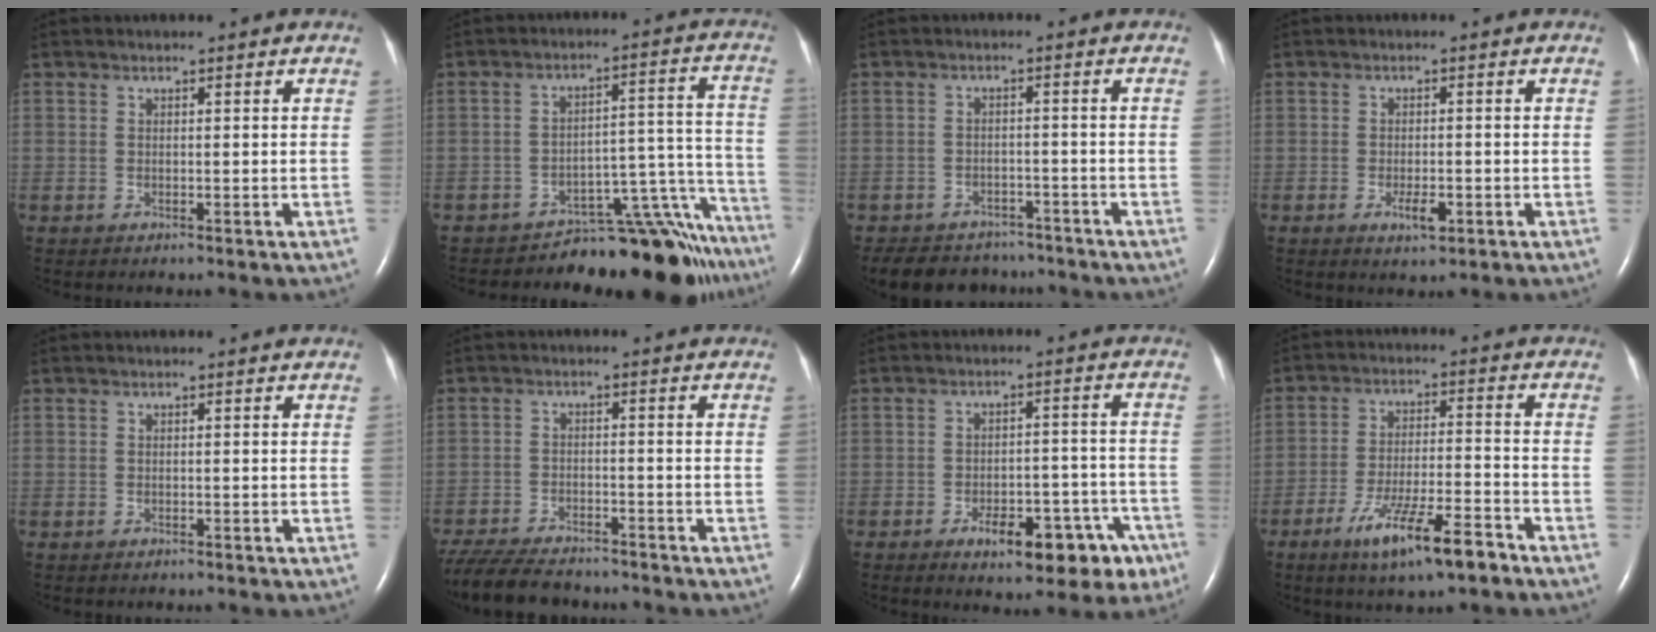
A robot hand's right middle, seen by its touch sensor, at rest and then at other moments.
{"total": 14.6, "force": [-14.3, 1.1, 2.7], "torque": [0.014, 0.063, -0.193]}
{"total": 9.8, "force": [-8.5, 4.5, 2.0], "torque": [-0.034, 0.003, -0.111]}
{"total": 2.9, "force": [-1.3, 1.0, 2.4], "torque": [-0.044, -0.001, -0.018]}
{"total": 0.0}
{"total": 12.5, "force": [-10.9, 3.0, 5.2], "torque": [-0.105, -0.018, -0.171]}
{"total": 11.3, "force": [-6.7, 4.9, 7.7], "torque": [-0.082, 0.026, -0.084]}
{"total": 10.8, "force": [-7.0, 1.3, 8.1], "torque": [-0.148, -0.016, -0.117]}